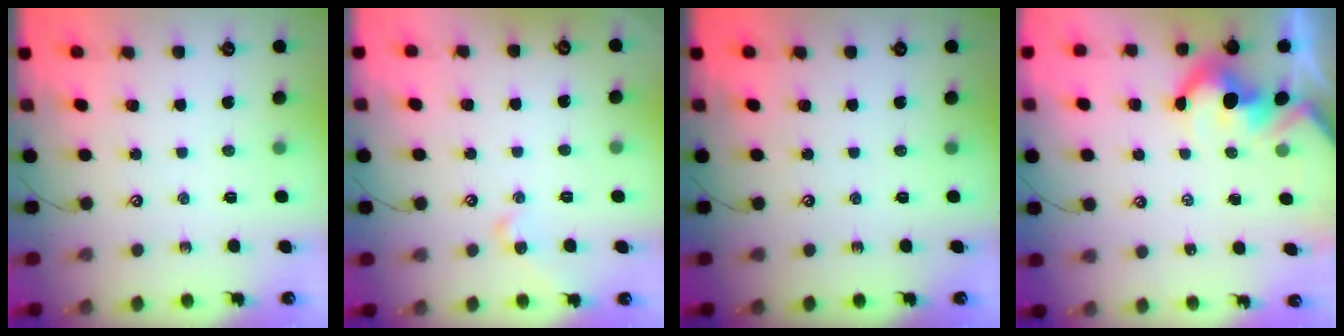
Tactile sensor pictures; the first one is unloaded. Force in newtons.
{"total": 2.0, "press": 1.9, "slide": 0.6}
{"total": 0.0}
{"total": 6.3, "press": 6.2, "slide": 0.9}